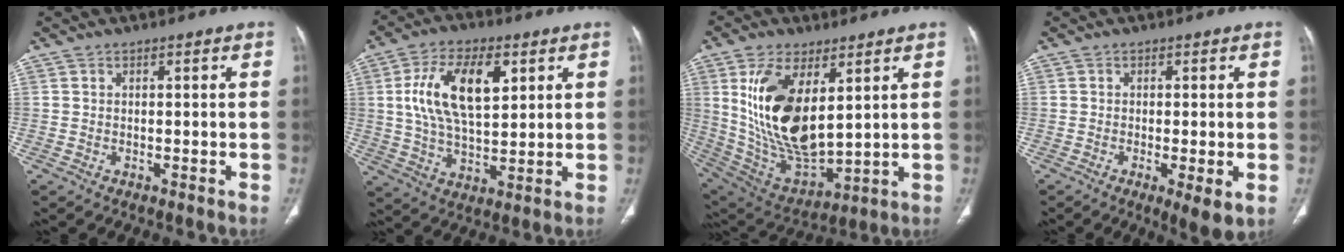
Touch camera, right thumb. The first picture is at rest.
{"total": 15.3, "force": [4.3, 7.6, 12.5], "torque": [-0.222, -0.005, 0.083]}
{"total": 19.8, "force": [5.6, 9.7, 16.3], "torque": [-0.301, -0.030, 0.125]}
{"total": 5.4, "force": [-1.6, 1.1, 5.0], "torque": [-0.085, -0.017, -0.027]}